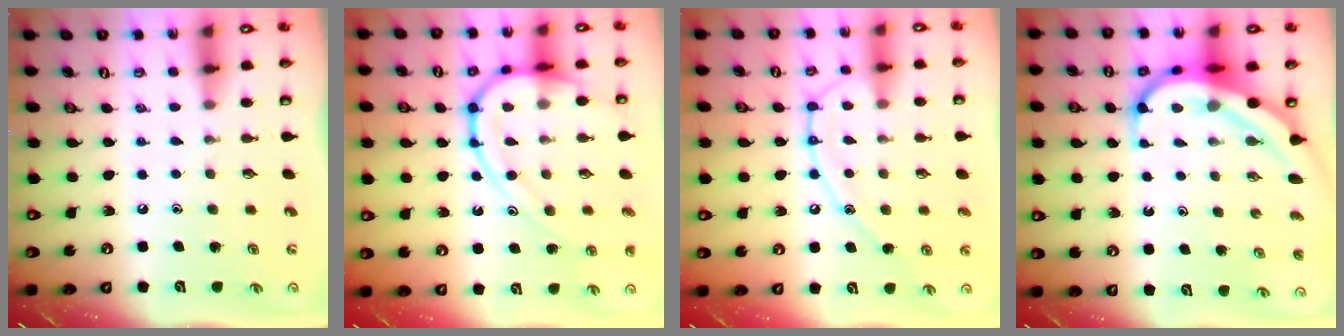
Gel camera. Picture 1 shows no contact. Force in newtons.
{"total": 15.2, "press": 15.1, "slide": 1.6}
{"total": 13.2, "press": 13.1, "slide": 1.2}
{"total": 10.3, "press": 10.2, "slide": 1.3}